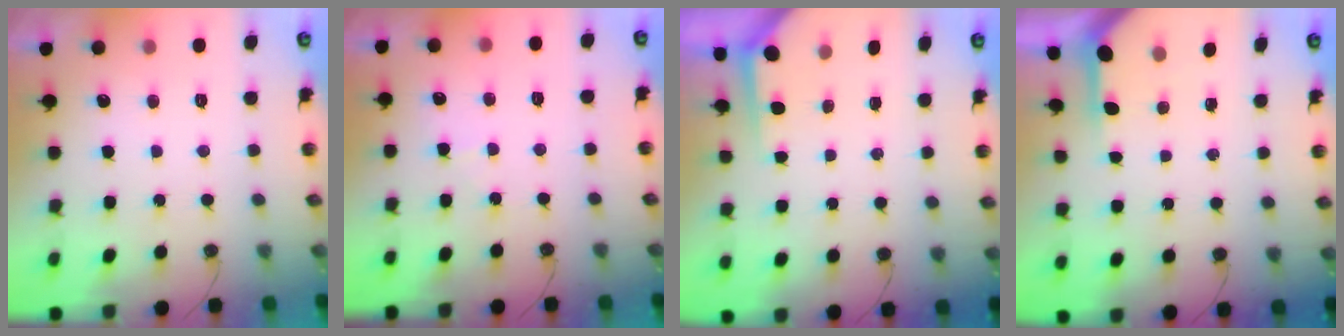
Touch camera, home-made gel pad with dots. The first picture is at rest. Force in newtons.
{"total": 4.4, "press": 4.4, "slide": 0.7}
{"total": 3.1, "press": 3.0, "slide": 0.3}
{"total": 3.8, "press": 3.8, "slide": 0.3}